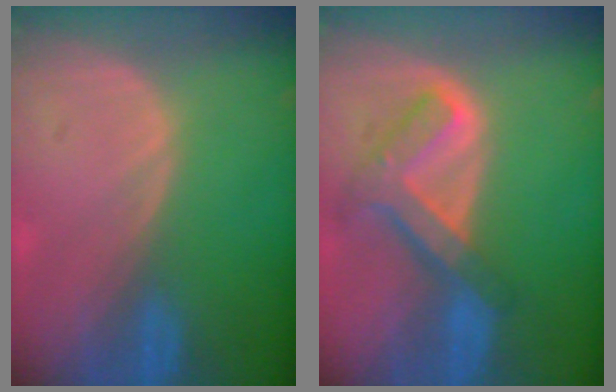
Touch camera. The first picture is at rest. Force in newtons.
{"total": 7.7, "press": 6.5, "slide": 4.0}